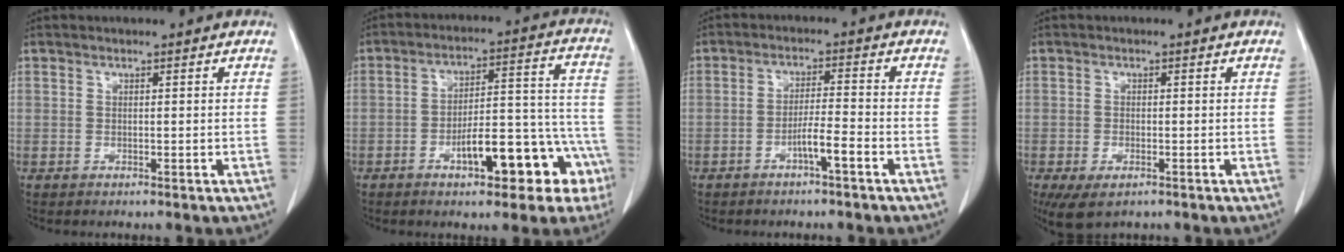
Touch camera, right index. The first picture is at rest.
{"total": 14.0, "force": [-6.5, 5.0, 11.3], "torque": [-0.131, 0.049, -0.082]}
{"total": 3.9, "force": [-2.2, -0.2, 3.2], "torque": [-0.057, 0.004, -0.039]}
{"total": 5.3, "force": [-3.2, 2.5, 3.5], "torque": [-0.063, -0.010, -0.049]}